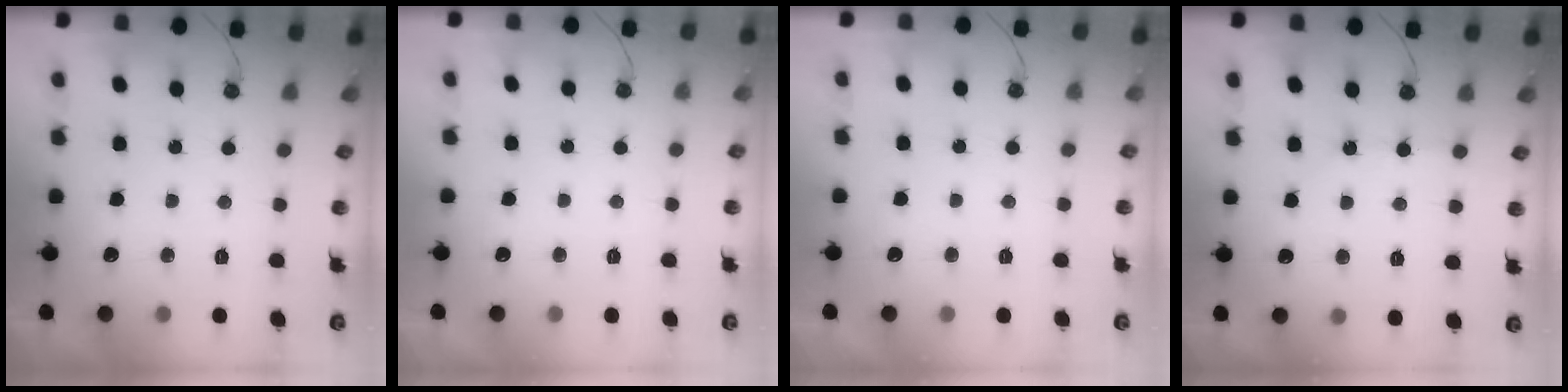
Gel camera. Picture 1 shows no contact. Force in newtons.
{"total": 0.0}
{"total": 0.0}
{"total": 2.4, "press": 2.4, "slide": 0.2}